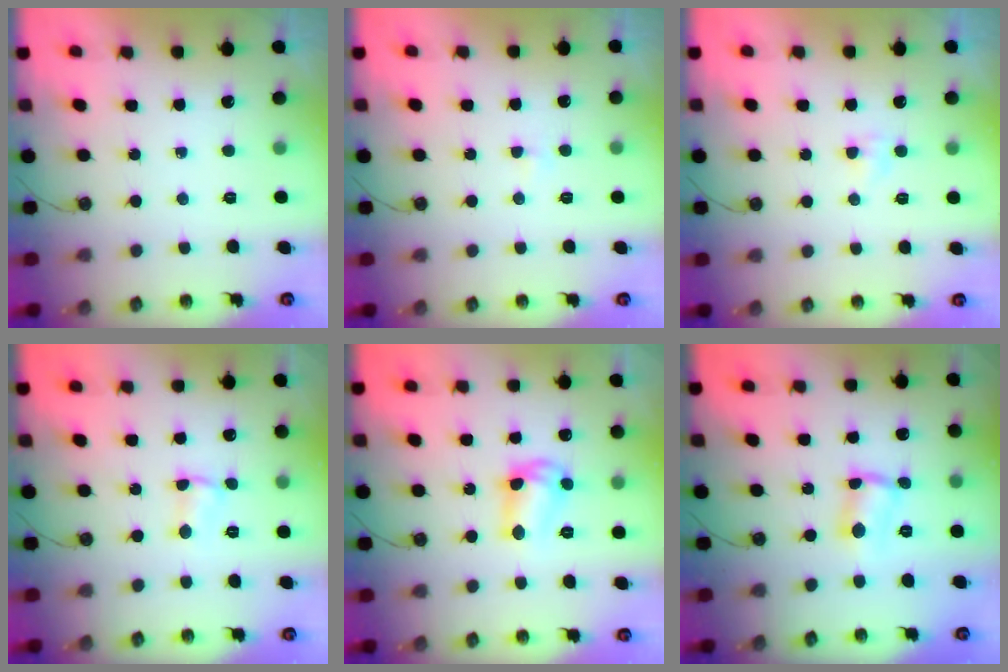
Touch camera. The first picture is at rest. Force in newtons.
{"total": 2.1, "press": 2.1, "slide": 0.4}
{"total": 4.3, "press": 2.3, "slide": 3.6}
{"total": 1.9, "press": 1.9, "slide": 0.3}
{"total": 10.5, "press": 10.4, "slide": 0.7}
{"total": 2.8, "press": 2.8, "slide": 0.6}